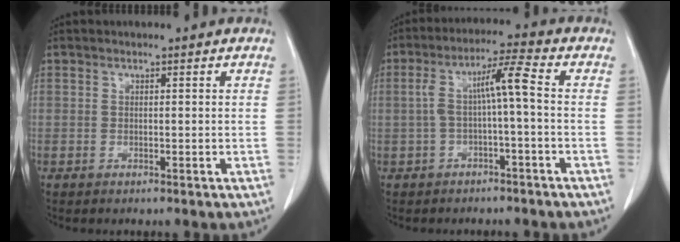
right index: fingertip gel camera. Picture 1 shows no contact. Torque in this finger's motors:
{"motor_torque": [0.99, -0.14, 0.45, 0.15]}